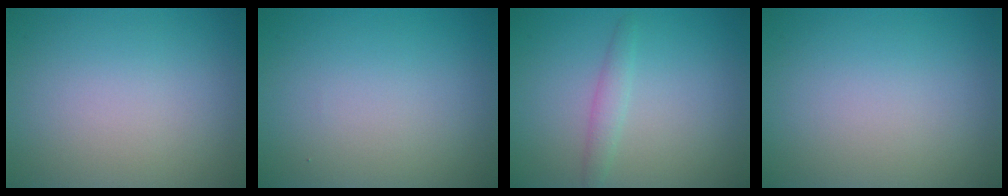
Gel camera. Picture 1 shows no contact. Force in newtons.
{"total": 0.0}
{"total": 1.5, "press": 1.5, "slide": 0.0}
{"total": 0.0}